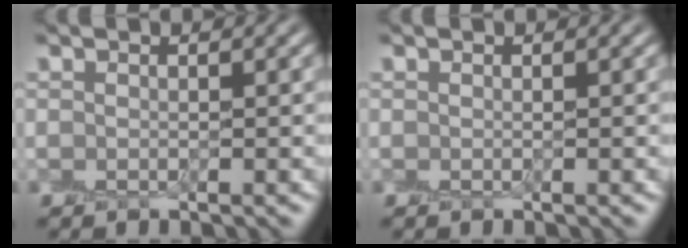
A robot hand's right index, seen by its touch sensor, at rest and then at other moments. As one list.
[{"total": 0.0}]